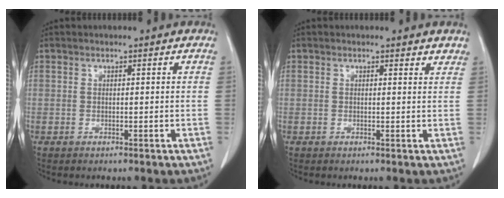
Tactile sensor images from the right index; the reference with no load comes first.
{"total": 1.4, "force": [1.4, 0.4, 0.3], "torque": [-0.005, -0.005, 0.009]}